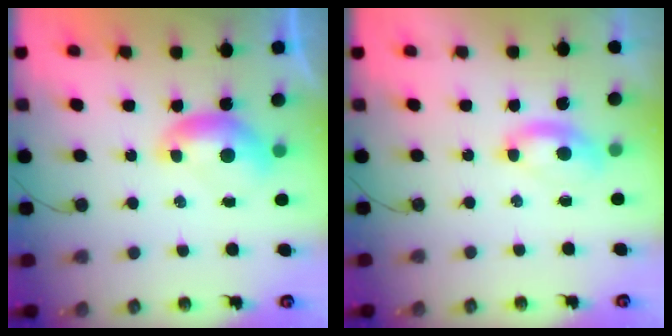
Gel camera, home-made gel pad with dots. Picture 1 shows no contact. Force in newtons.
{"total": 1.5, "press": 1.4, "slide": 0.6}